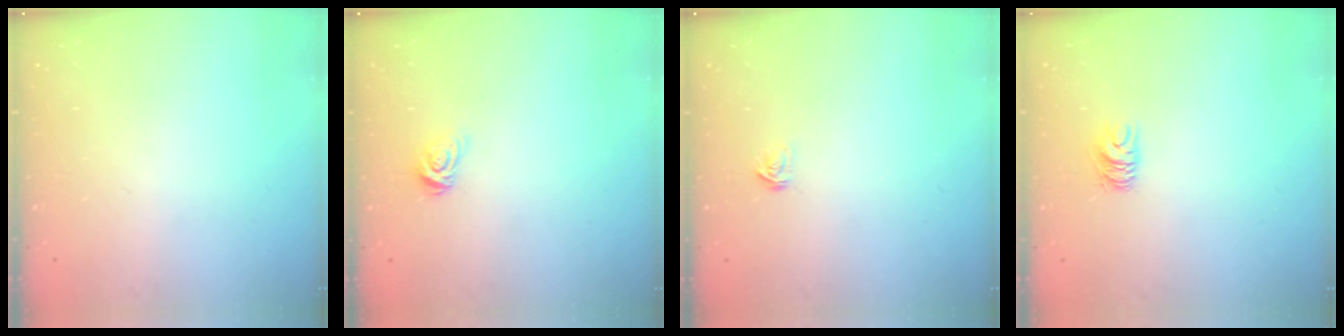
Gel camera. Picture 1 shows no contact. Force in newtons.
{"total": 5.5, "press": 5.5, "slide": 0.4}
{"total": 2.1, "press": 2.1, "slide": 0.2}
{"total": 5.5, "press": 5.5, "slide": 0.4}